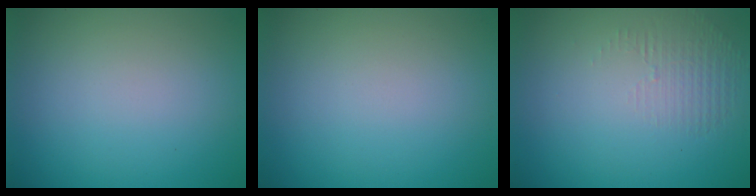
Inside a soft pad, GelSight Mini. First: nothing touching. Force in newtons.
{"total": 0.0}
{"total": 1.4, "press": 0.1, "slide": 1.4}